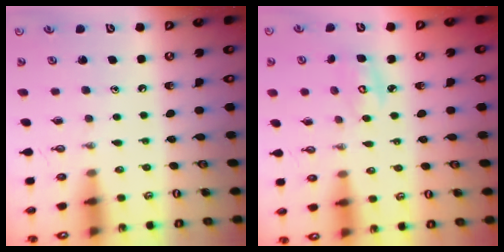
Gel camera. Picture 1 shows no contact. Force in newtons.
{"total": 3.7, "press": 3.7, "slide": 0.5}